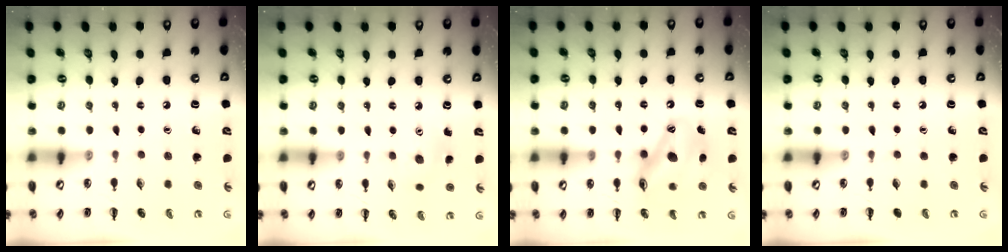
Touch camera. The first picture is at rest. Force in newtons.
{"total": 5.6, "press": 5.4, "slide": 1.6}
{"total": 12.1, "press": 11.7, "slide": 3.3}
{"total": 0.0}